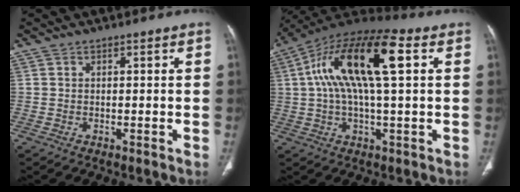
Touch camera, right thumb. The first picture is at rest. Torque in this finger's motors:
{"motor_torque": [2.42, 2.59, 1.25, -0.71, 0.32]}